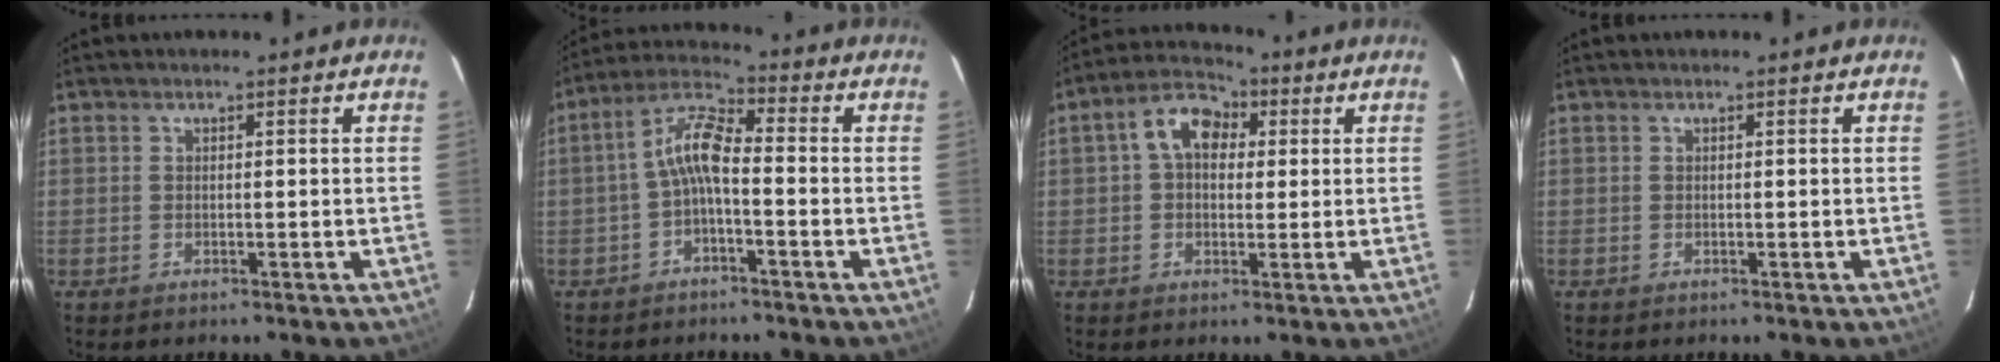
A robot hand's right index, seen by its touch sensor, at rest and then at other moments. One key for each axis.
{"total": 6.4, "fx": -1.9, "fy": 1.9, "fz": 5.8, "tx": -0.131, "ty": 0.021, "tz": -0.038}
{"total": 8.0, "fx": 1.8, "fy": 5.7, "fz": 5.3, "tx": -0.100, "ty": 0.034, "tz": 0.026}
{"total": 0.0}